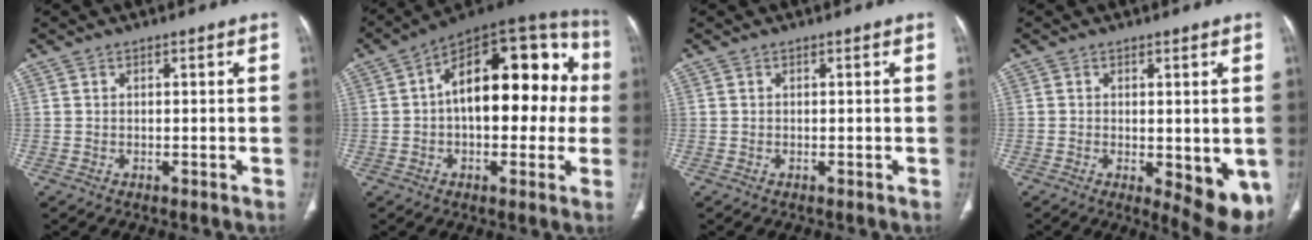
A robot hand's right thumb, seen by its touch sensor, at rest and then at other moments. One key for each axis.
{"total": 22.7, "fx": 1.8, "fy": 12.1, "fz": 19.1, "tx": -0.239, "ty": 0.052, "tz": 0.013}
{"total": 0.0}
{"total": 9.3, "fx": -2.0, "fy": 3.7, "fz": 8.3, "tx": -0.094, "ty": -0.020, "tz": -0.015}